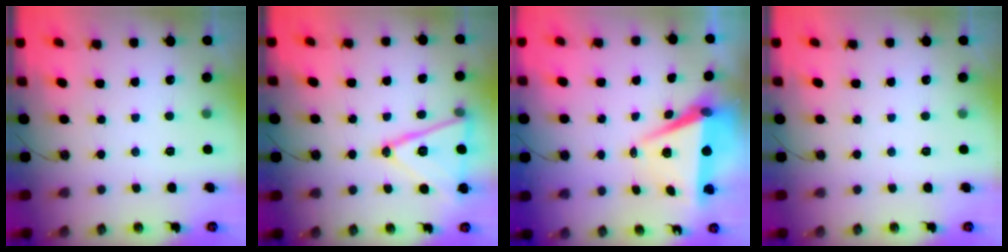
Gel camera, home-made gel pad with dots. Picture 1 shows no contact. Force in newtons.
{"total": 16.5, "press": 16.2, "slide": 3.3}
{"total": 7.5, "press": 6.2, "slide": 4.1}
{"total": 0.0}